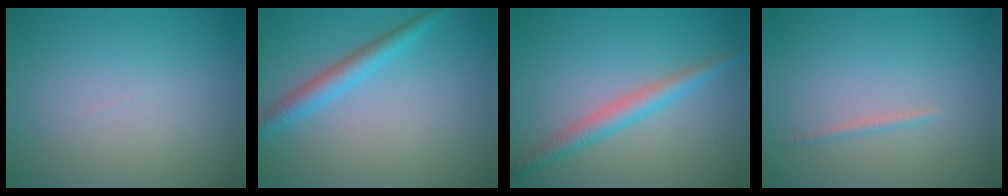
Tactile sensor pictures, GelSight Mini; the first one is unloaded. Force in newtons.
{"total": 2.7, "press": 2.7, "slide": 0.1}
{"total": 2.6, "press": 2.6, "slide": 0.0}
{"total": 0.6, "press": 0.6, "slide": 0.1}